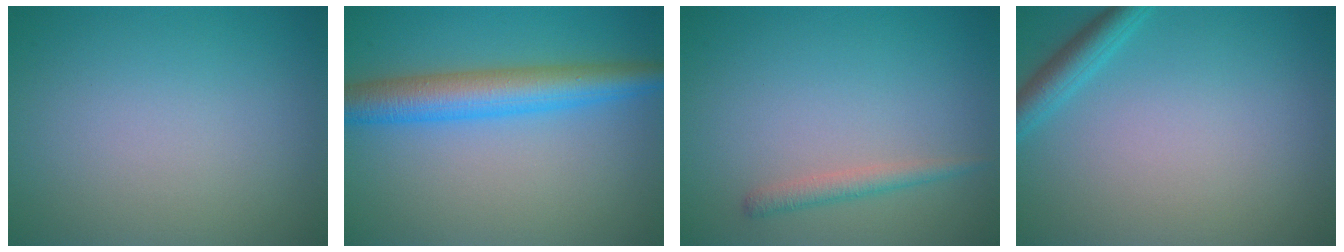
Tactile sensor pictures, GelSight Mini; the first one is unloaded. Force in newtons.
{"total": 5.8, "press": 5.8, "slide": 0.2}
{"total": 1.5, "press": 1.5, "slide": 0.1}
{"total": 2.3, "press": 2.3, "slide": 0.1}